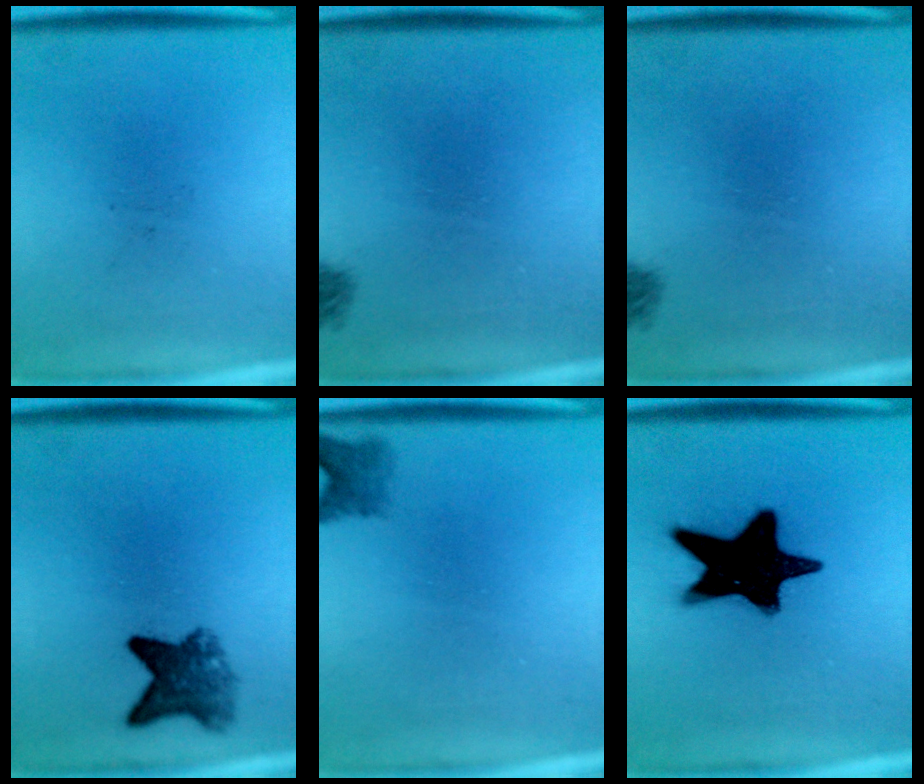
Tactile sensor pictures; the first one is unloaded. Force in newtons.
{"total": 1.0}
{"total": 1.0}
{"total": 5.6}
{"total": 2.3}
{"total": 19.4}